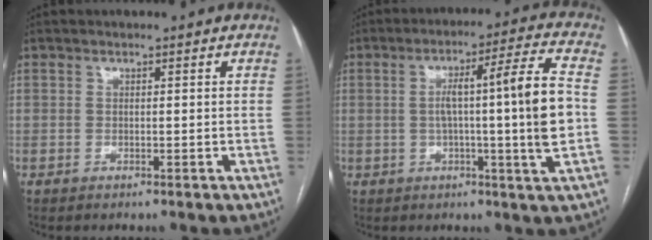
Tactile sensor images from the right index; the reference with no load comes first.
{"total": 13.8, "force": [-0.6, -1.3, 13.8], "torque": [-0.221, 0.008, -0.015]}